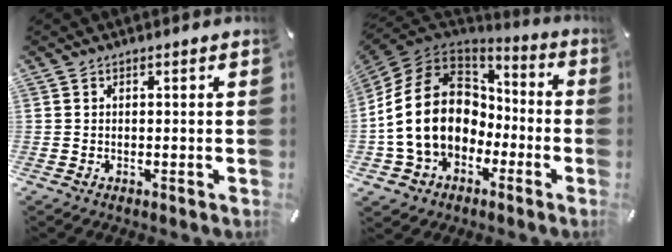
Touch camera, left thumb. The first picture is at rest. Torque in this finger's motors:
{"motor_torque": [0.13, 3.10, 2.77, 0.00, 0.88]}